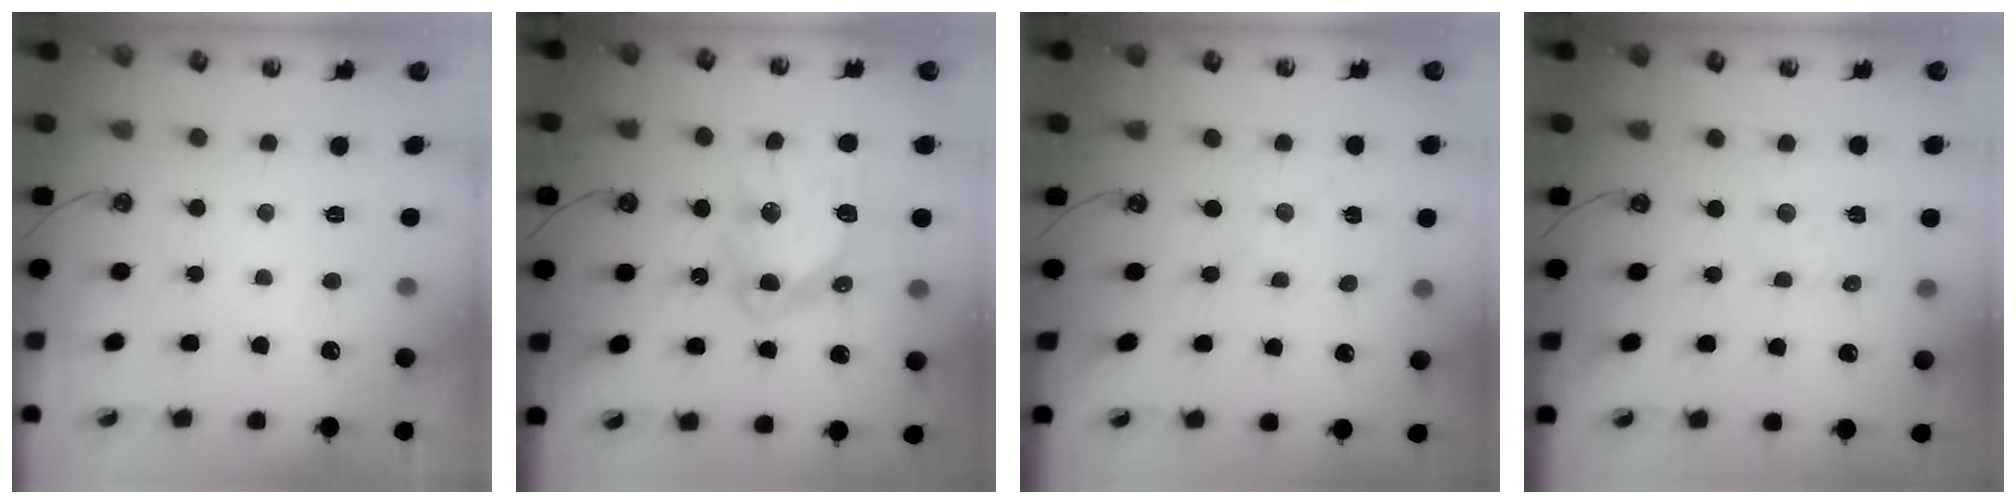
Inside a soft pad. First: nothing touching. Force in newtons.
{"total": 15.7, "press": 15.6, "slide": 1.6}
{"total": 0.0}
{"total": 1.8, "press": 1.8, "slide": 0.3}